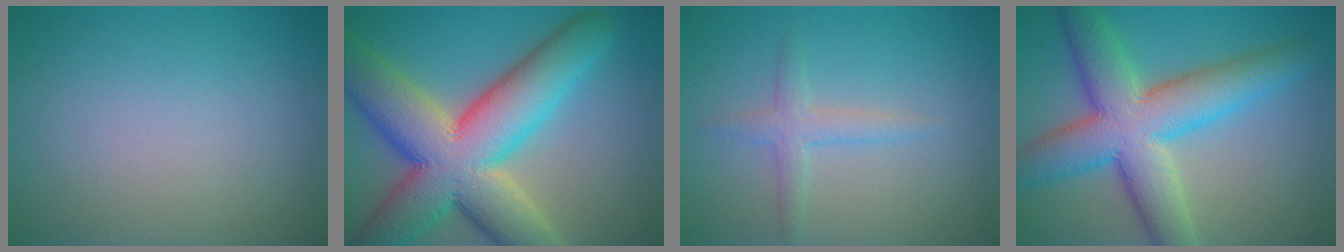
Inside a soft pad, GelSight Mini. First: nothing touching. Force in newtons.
{"total": 14.3, "press": 14.3, "slide": 0.8}
{"total": 2.1, "press": 2.1, "slide": 0.1}
{"total": 9.7, "press": 9.7, "slide": 0.6}